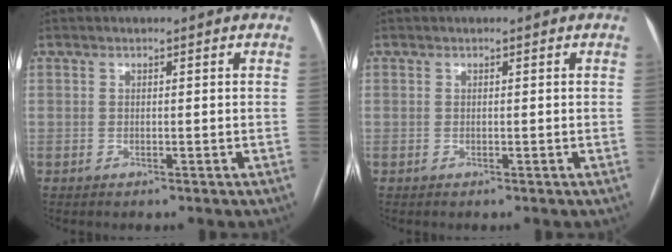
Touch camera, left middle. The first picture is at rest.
{"total": 0.0}